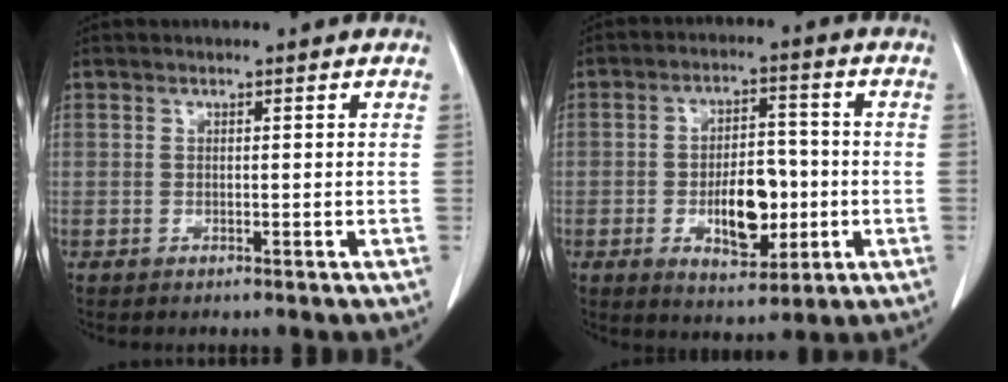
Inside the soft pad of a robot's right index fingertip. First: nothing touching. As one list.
[{"total": 9.5, "force": [-2.0, 4.5, 8.1], "torque": [-0.135, 0.008, -0.025]}]